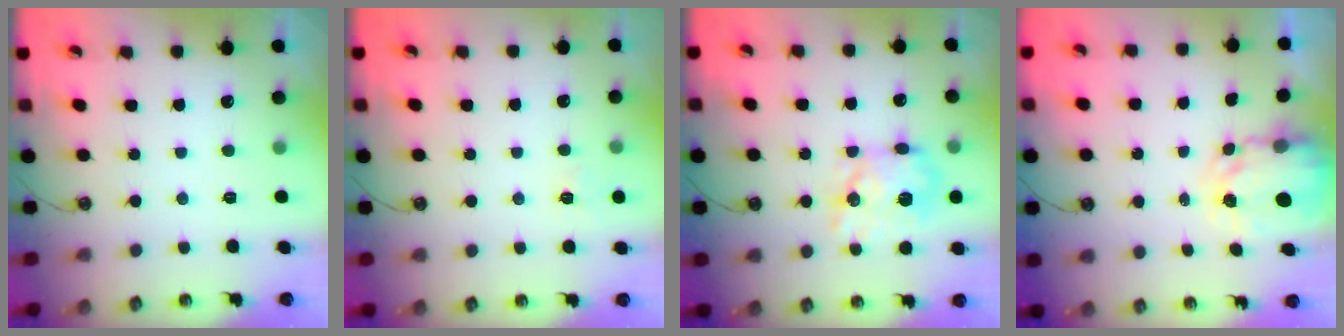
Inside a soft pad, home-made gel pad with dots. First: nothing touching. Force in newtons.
{"total": 2.9, "press": 2.9, "slide": 0.4}
{"total": 14.5, "press": 14.5, "slide": 0.1}
{"total": 3.9, "press": 3.9, "slide": 0.4}